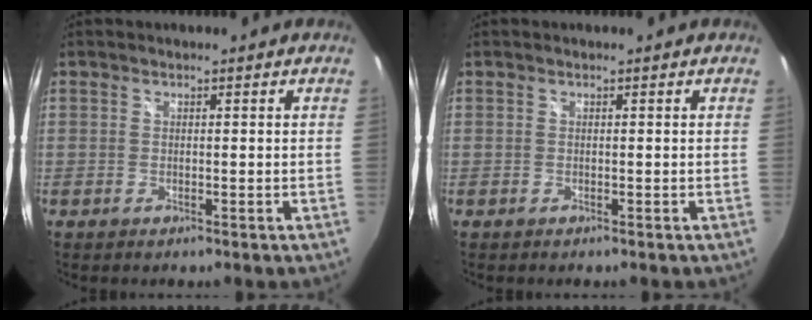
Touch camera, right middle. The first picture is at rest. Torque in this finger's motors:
{"motor_torque": [0.11, -0.27, 0.03, 0.01]}